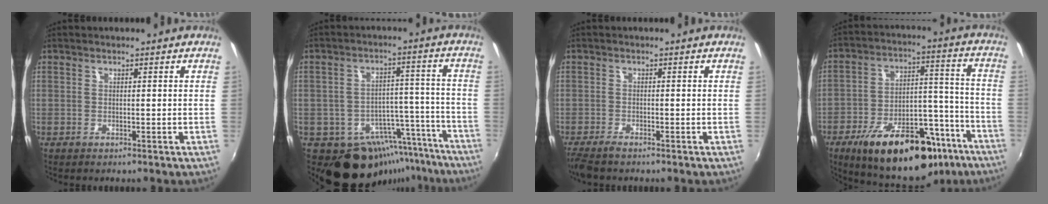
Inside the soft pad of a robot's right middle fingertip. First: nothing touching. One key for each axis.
{"total": 14.2, "fx": -10.5, "fy": 8.4, "fz": 4.6, "tx": -0.071, "ty": 0.040, "tz": -0.122}
{"total": 4.2, "fx": -3.5, "fy": 0.7, "fz": 2.2, "tx": -0.055, "ty": -0.021, "tz": -0.067}
{"total": 24.8, "fx": -16.0, "fy": 10.7, "fz": 15.5, "tx": -0.254, "ty": 0.012, "tz": -0.223}